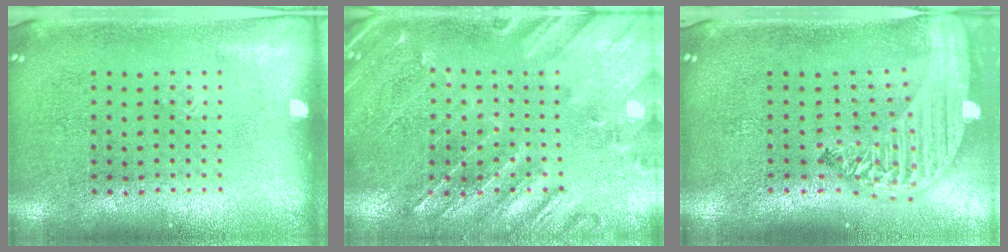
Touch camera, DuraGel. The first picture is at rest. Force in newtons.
{"total": 0.6, "press": 0.5, "slide": 0.4}
{"total": 2.7, "press": 2.2, "slide": 1.5}